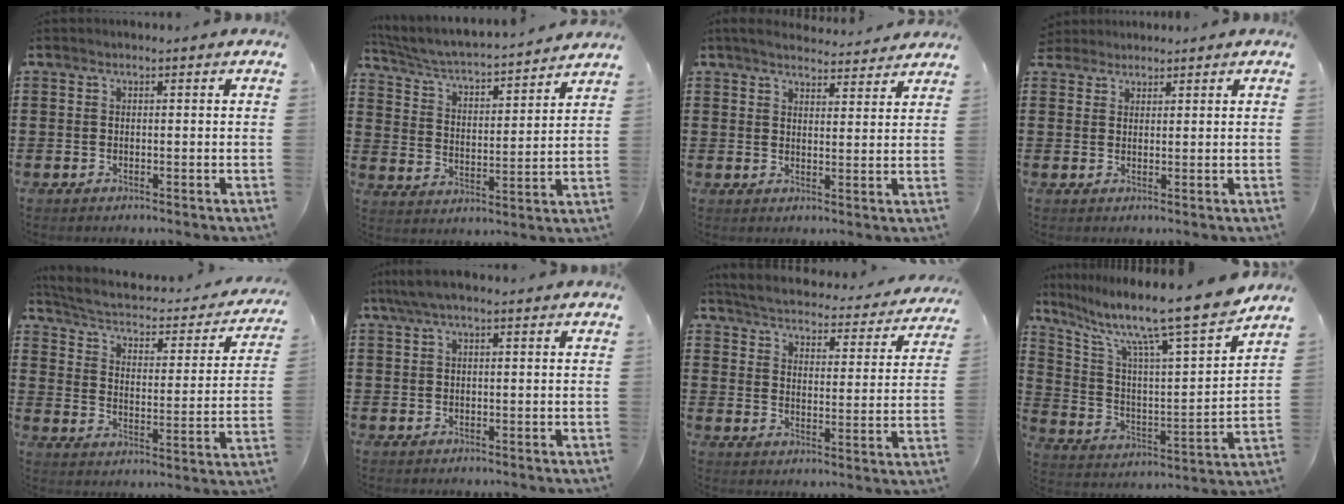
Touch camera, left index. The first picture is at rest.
{"total": 3.8, "force": [3.5, 0.0, 1.4], "torque": [-0.046, -0.037, 0.049]}
{"total": 2.0, "force": [2.0, 0.3, 0.3], "torque": [-0.010, 0.000, 0.038]}
{"total": 1.9, "force": [1.6, 0.9, -0.1], "torque": [-0.004, 0.006, 0.033]}
{"total": 2.9, "force": [2.0, 0.9, 1.9], "torque": [-0.051, -0.025, 0.025]}
{"total": 2.4, "force": [1.0, 0.4, 2.2], "torque": [-0.048, -0.002, 0.016]}
{"total": 4.1, "force": [4.1, -0.2, 0.5], "torque": [-0.035, -0.035, 0.065]}
{"total": 12.1, "force": [10.0, 0.3, 6.9], "torque": [-0.156, -0.076, 0.155]}